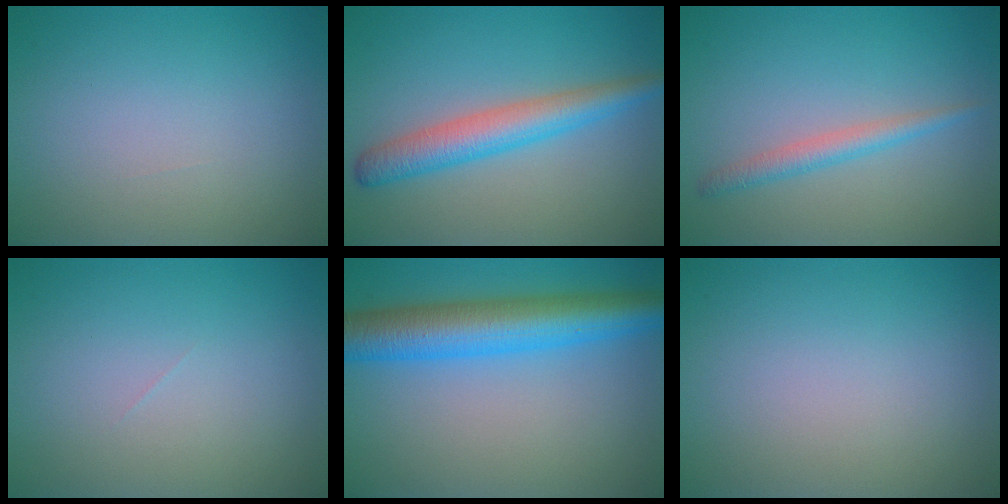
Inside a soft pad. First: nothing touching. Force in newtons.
{"total": 4.4, "press": 4.4, "slide": 0.1}
{"total": 2.0, "press": 2.0, "slide": 0.1}
{"total": 0.0}
{"total": 7.9, "press": 7.9, "slide": 0.4}
{"total": 0.0}